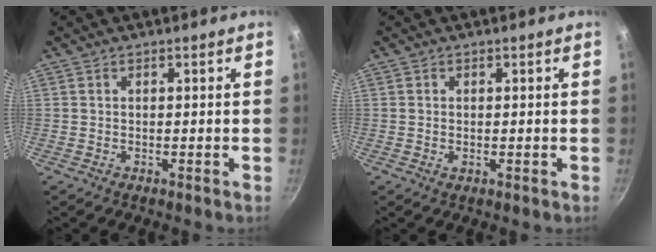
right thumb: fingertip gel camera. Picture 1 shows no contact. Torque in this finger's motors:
{"motor_torque": [-0.22, -0.09, 0.02, 0.19, -0.01]}